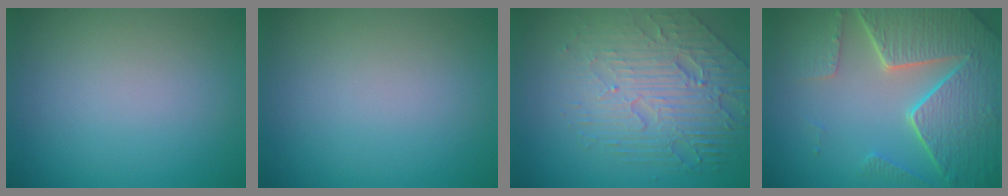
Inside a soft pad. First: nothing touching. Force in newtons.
{"total": 0.0}
{"total": 7.0, "press": 5.1, "slide": 4.8}
{"total": 8.4, "press": 6.2, "slide": 5.7}